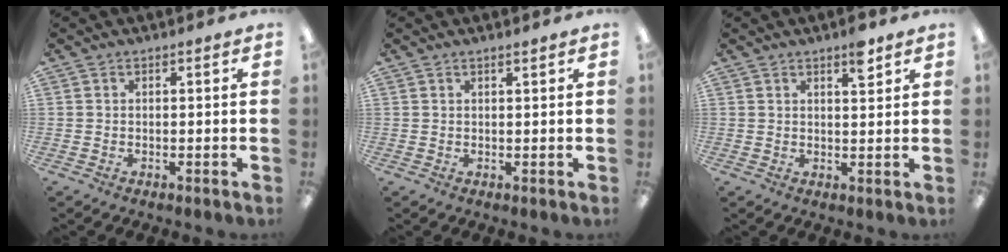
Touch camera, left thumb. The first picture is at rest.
{"total": 0.9, "force": [0.8, 0.0, 0.5], "torque": [-0.010, 0.000, 0.014]}
{"total": 4.5, "force": [3.1, 1.4, 2.9], "torque": [-0.034, -0.013, 0.047]}